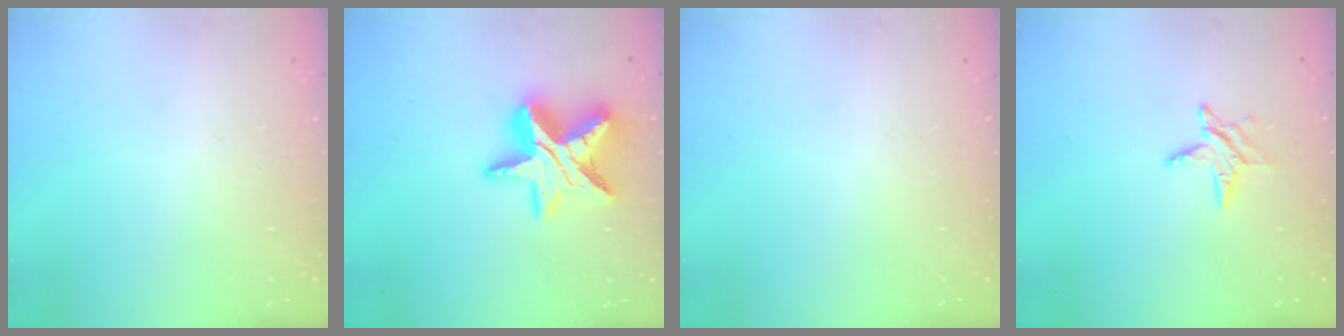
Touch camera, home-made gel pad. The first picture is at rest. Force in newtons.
{"total": 19.1, "press": 19.1, "slide": 1.3}
{"total": 0.0}
{"total": 6.4, "press": 6.4, "slide": 0.5}